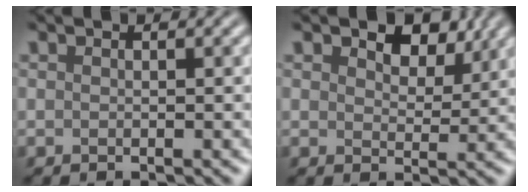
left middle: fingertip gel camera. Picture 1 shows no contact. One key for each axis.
{"total": 4.6, "fx": 3.3, "fy": 2.3, "fz": 2.3, "tx": -0.034, "ty": 0.004, "tz": 0.041}